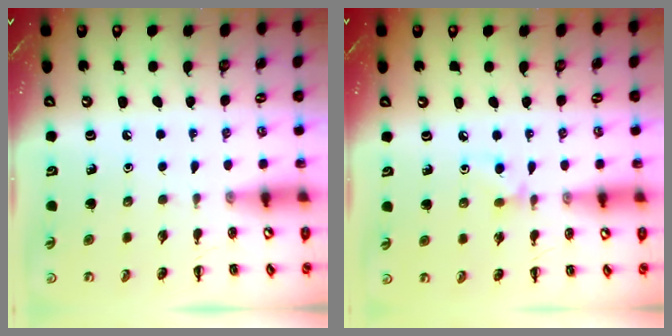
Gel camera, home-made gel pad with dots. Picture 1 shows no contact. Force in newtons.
{"total": 5.3, "press": 5.0, "slide": 1.5}